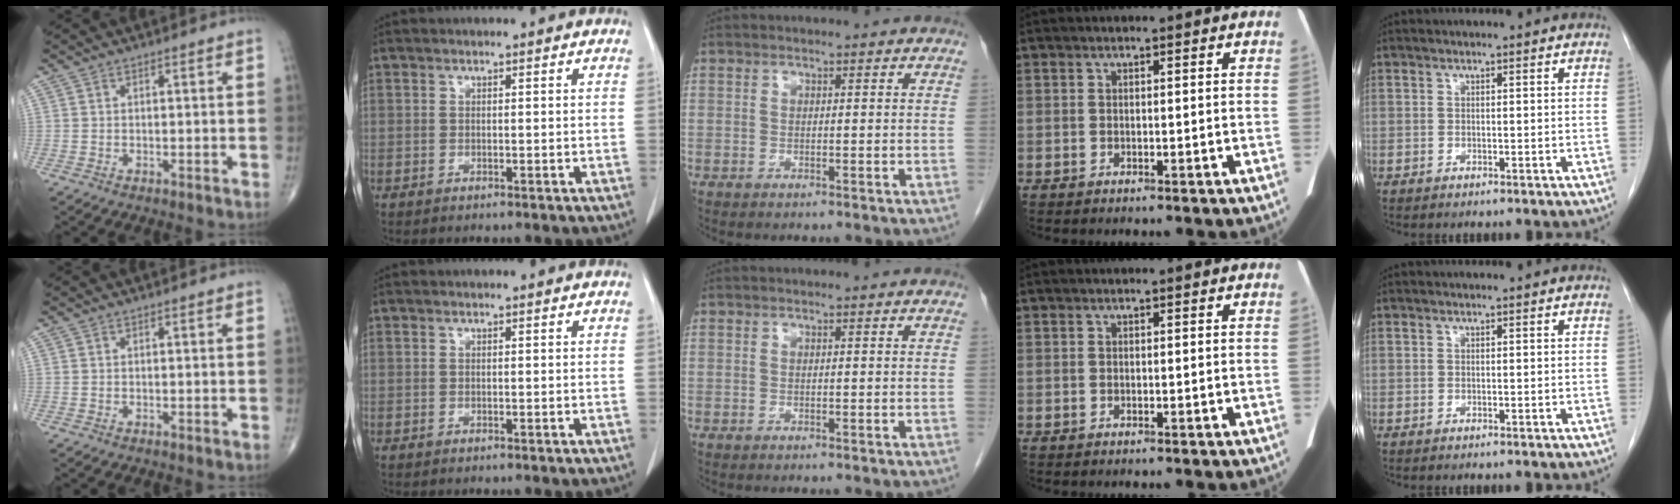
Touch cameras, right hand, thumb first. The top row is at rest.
{}